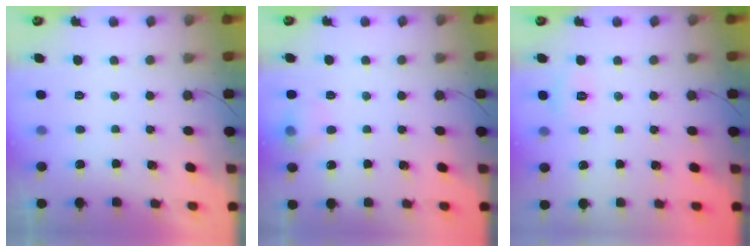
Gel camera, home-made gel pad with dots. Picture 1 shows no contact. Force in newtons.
{"total": 7.1, "press": 7.1, "slide": 0.9}
{"total": 4.1, "press": 3.9, "slide": 1.2}